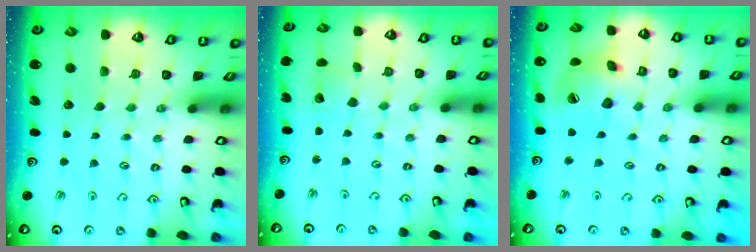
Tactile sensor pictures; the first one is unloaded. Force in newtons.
{"total": 2.0, "press": 2.0, "slide": 0.1}
{"total": 14.6, "press": 14.4, "slide": 2.2}